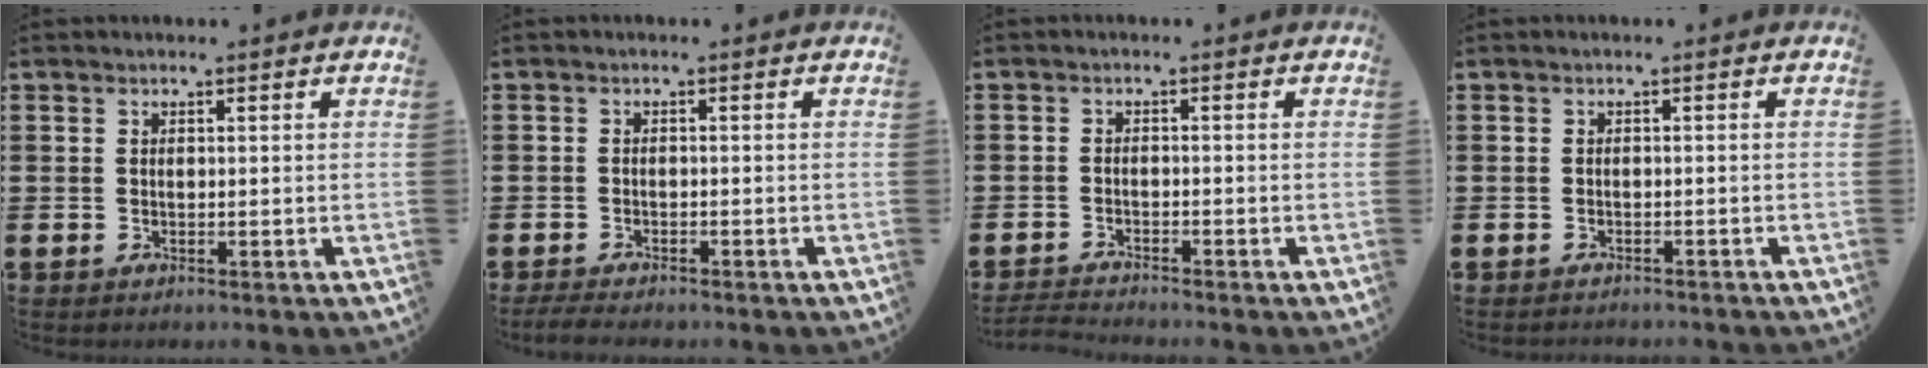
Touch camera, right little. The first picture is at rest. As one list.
[{"total": 1.4, "force": [-1.2, 0.2, 0.6], "torque": [-0.012, 0.003, -0.025]}, {"total": 1.6, "force": [-1.5, -0.1, 0.2], "torque": [-0.005, 0.004, -0.032]}, {"total": 0.9, "force": [-0.9, 0.1, 0.0], "torque": [-0.003, 0.001, -0.019]}]